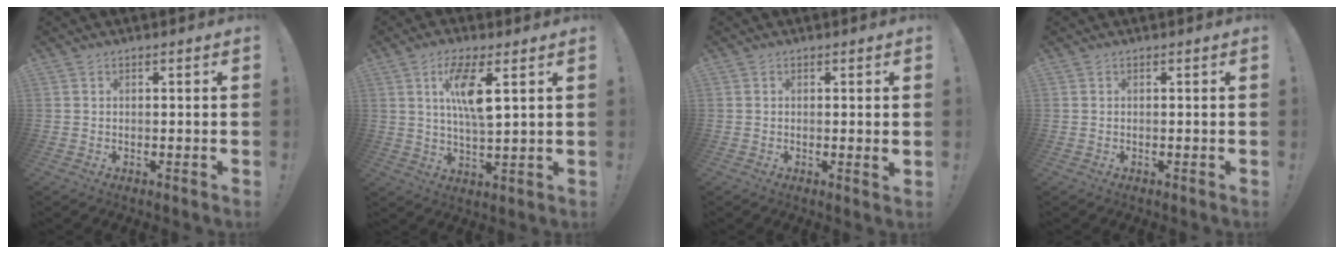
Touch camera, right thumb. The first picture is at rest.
{"total": 10.0, "force": [3.8, 2.9, 8.8], "torque": [-0.157, -0.007, 0.063]}
{"total": 1.8, "force": [0.5, -0.2, 1.7], "torque": [-0.021, -0.006, 0.006]}
{"total": 0.0}